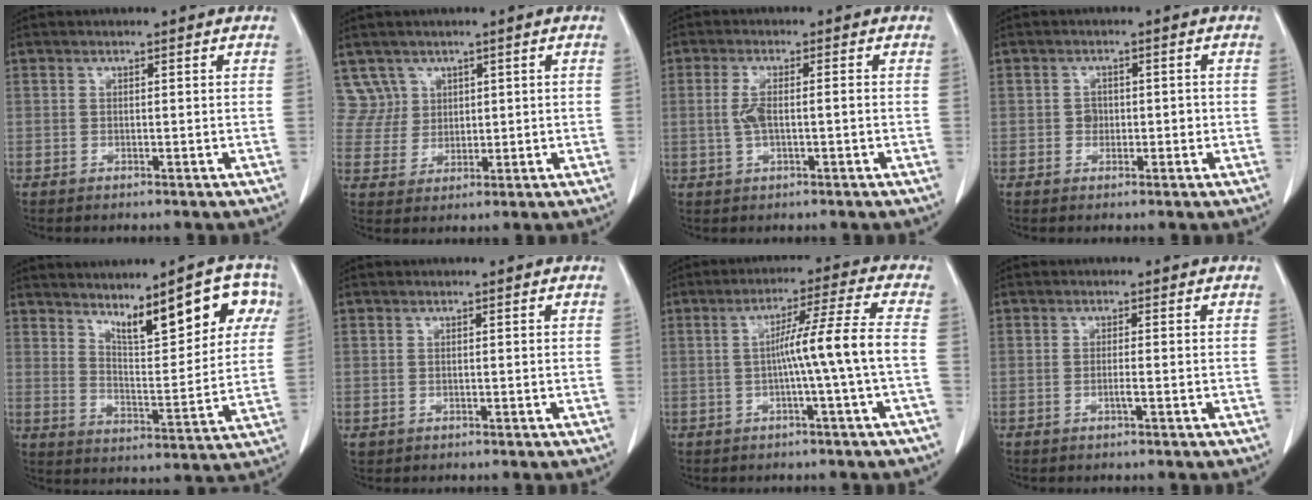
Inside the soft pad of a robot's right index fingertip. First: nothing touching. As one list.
[{"total": 5.6, "force": [2.9, 4.8, -0.2], "torque": [0.012, 0.017, 0.065]}, {"total": 4.6, "force": [-0.3, 1.6, 4.4], "torque": [-0.101, 0.010, -0.003]}, {"total": 3.0, "force": [-0.3, 2.3, 1.8], "torque": [-0.032, 0.014, -0.001]}, {"total": 14.8, "force": [8.0, 4.2, 11.8], "torque": [-0.164, 0.017, 0.127]}, {"total": 1.6, "force": [-0.1, 1.5, 0.6], "torque": [-0.018, 0.005, 0.008]}, {"total": 8.7, "force": [-1.2, -1.5, 8.5], "torque": [-0.141, 0.016, -0.015]}, {"total": 1.7, "force": [-0.5, 0.3, 1.6], "torque": [-0.033, 0.000, -0.009]}]